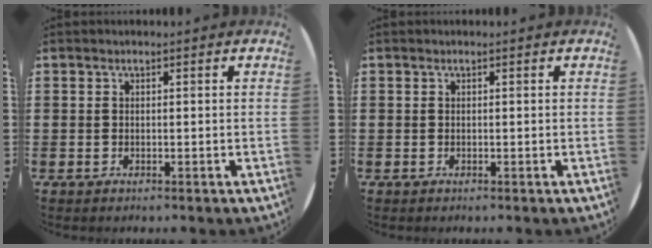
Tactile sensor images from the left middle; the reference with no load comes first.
{"total": 0.0}